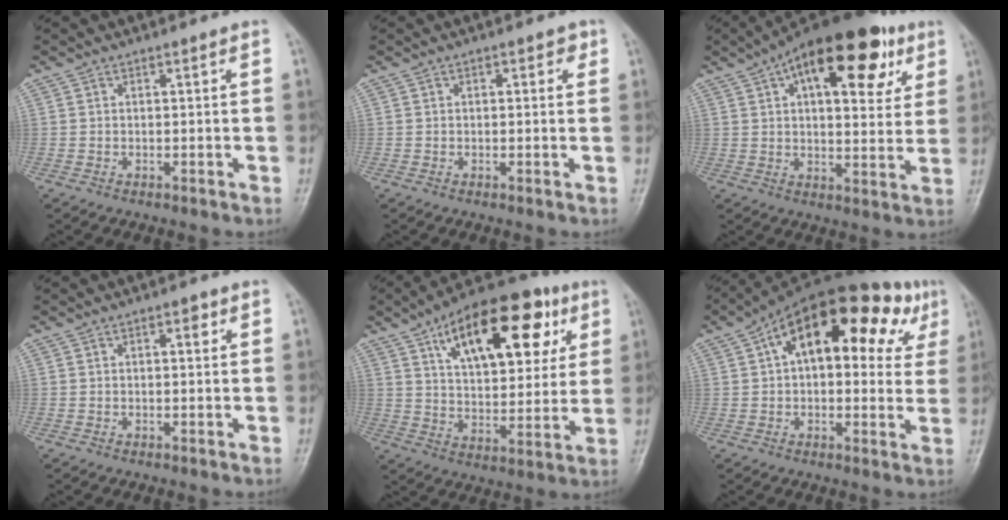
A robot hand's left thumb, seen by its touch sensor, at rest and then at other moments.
{"total": 2.1, "force": [0.8, 1.3, 1.5], "torque": [-0.005, 0.002, 0.005]}
{"total": 22.1, "force": [10.0, 10.3, 16.8], "torque": [-0.220, 0.001, 0.145]}
{"total": 2.0, "force": [0.8, 0.9, 1.5], "torque": [-0.016, 0.001, 0.009]}
{"total": 23.5, "force": [10.1, 11.4, 17.9], "torque": [-0.229, -0.011, 0.161]}
{"total": 23.3, "force": [8.5, 11.5, 18.4], "torque": [-0.239, 0.041, 0.115]}